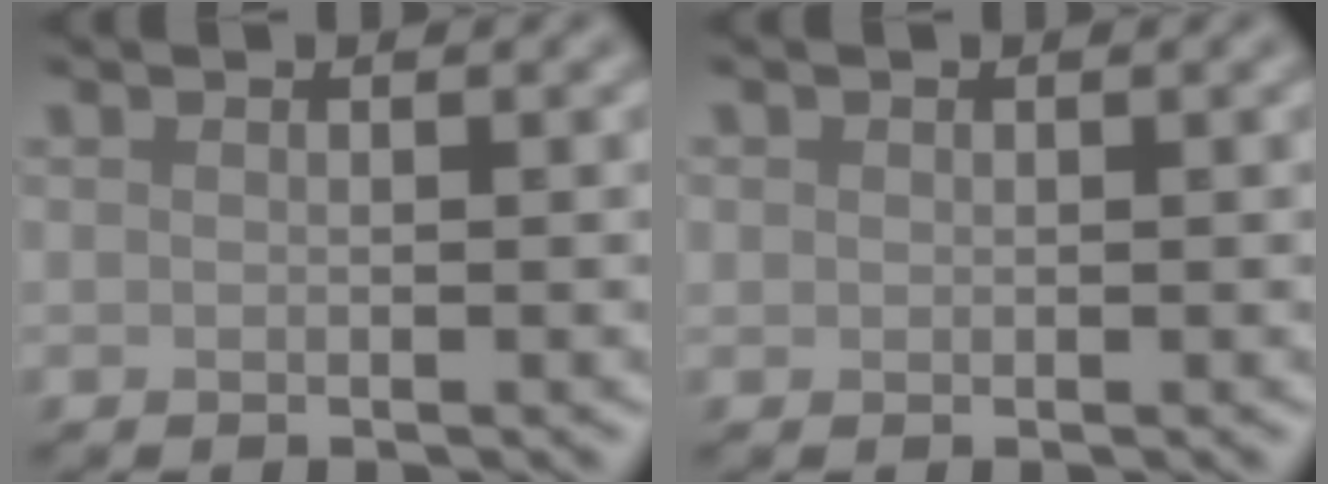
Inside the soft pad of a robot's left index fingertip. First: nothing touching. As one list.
[{"total": 0.6, "force": [0.2, 0.5, 0.0], "torque": [0.005, 0.000, 0.003]}]